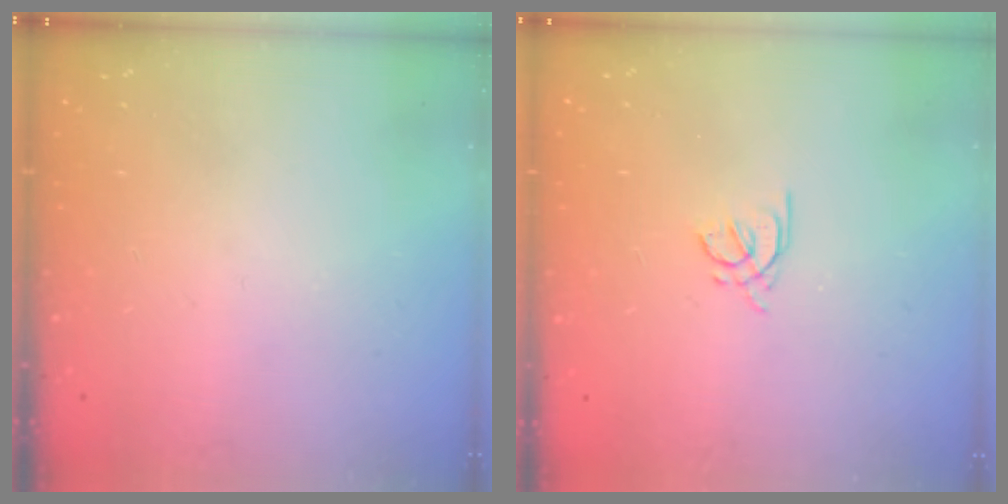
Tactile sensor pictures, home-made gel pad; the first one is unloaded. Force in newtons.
{"total": 3.8, "press": 3.8, "slide": 0.7}